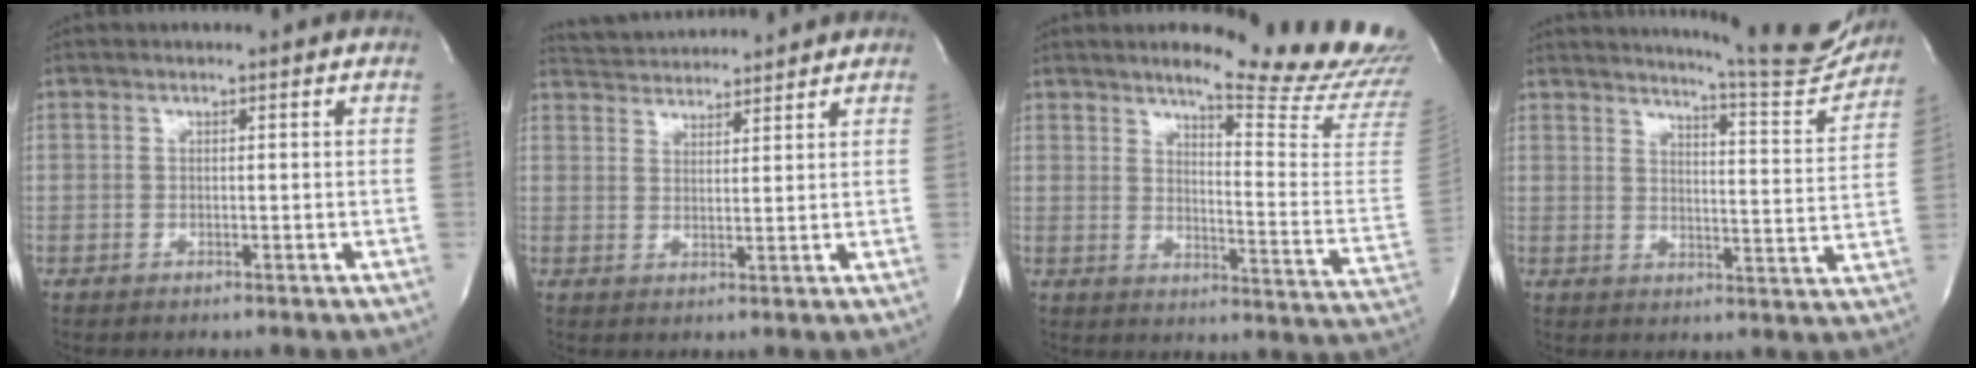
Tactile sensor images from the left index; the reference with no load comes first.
{"total": 7.9, "force": [7.8, 0.9, 1.2], "torque": [-0.029, 0.024, 0.124]}
{"total": 19.0, "force": [17.2, -0.3, 8.0], "torque": [-0.112, -0.121, 0.200]}
{"total": 15.1, "force": [14.5, 0.3, 4.3], "torque": [-0.065, -0.074, 0.171]}